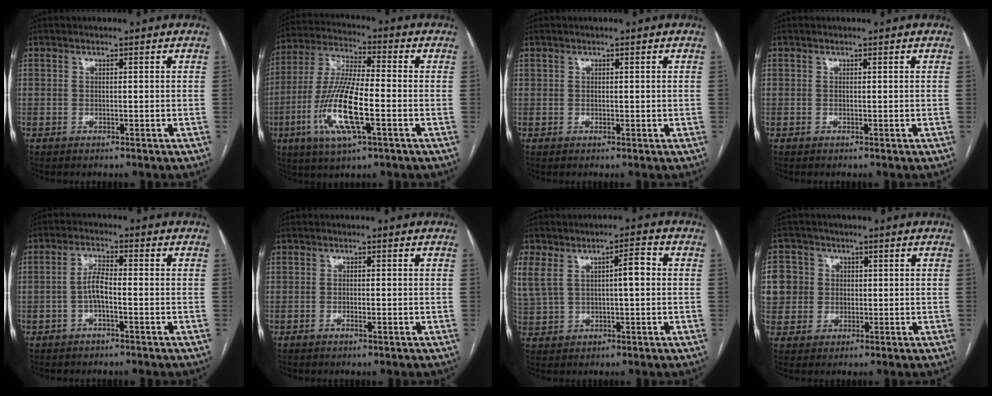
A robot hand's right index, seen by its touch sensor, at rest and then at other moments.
{"total": 14.2, "force": [-4.3, 2.3, 13.3], "torque": [-0.280, -0.013, -0.081]}
{"total": 0.5, "force": [0.3, 0.3, 0.2], "torque": [0.004, 0.001, 0.008]}
{"total": 0.0}
{"total": 3.9, "force": [-1.1, 0.9, 3.6], "torque": [-0.072, 0.010, -0.020]}
{"total": 1.2, "force": [-0.6, 0.2, 1.1], "torque": [-0.020, 0.000, -0.009]}
{"total": 8.7, "force": [2.1, 3.9, 7.5], "torque": [-0.160, 0.032, 0.045]}
{"total": 9.6, "force": [1.4, 9.3, 2.1], "torque": [-0.070, 0.035, 0.042]}